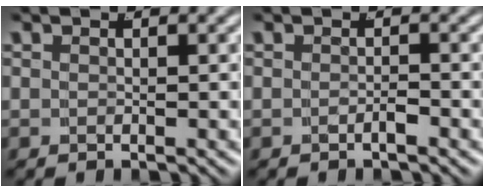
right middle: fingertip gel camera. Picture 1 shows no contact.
{"total": 0.9, "force": [-0.7, -0.3, 0.4], "torque": [-0.001, 0.000, -0.011]}